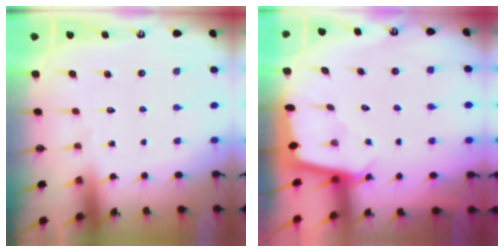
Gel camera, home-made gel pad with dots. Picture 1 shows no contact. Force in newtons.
{"total": 2.0, "press": 2.0, "slide": 0.2}